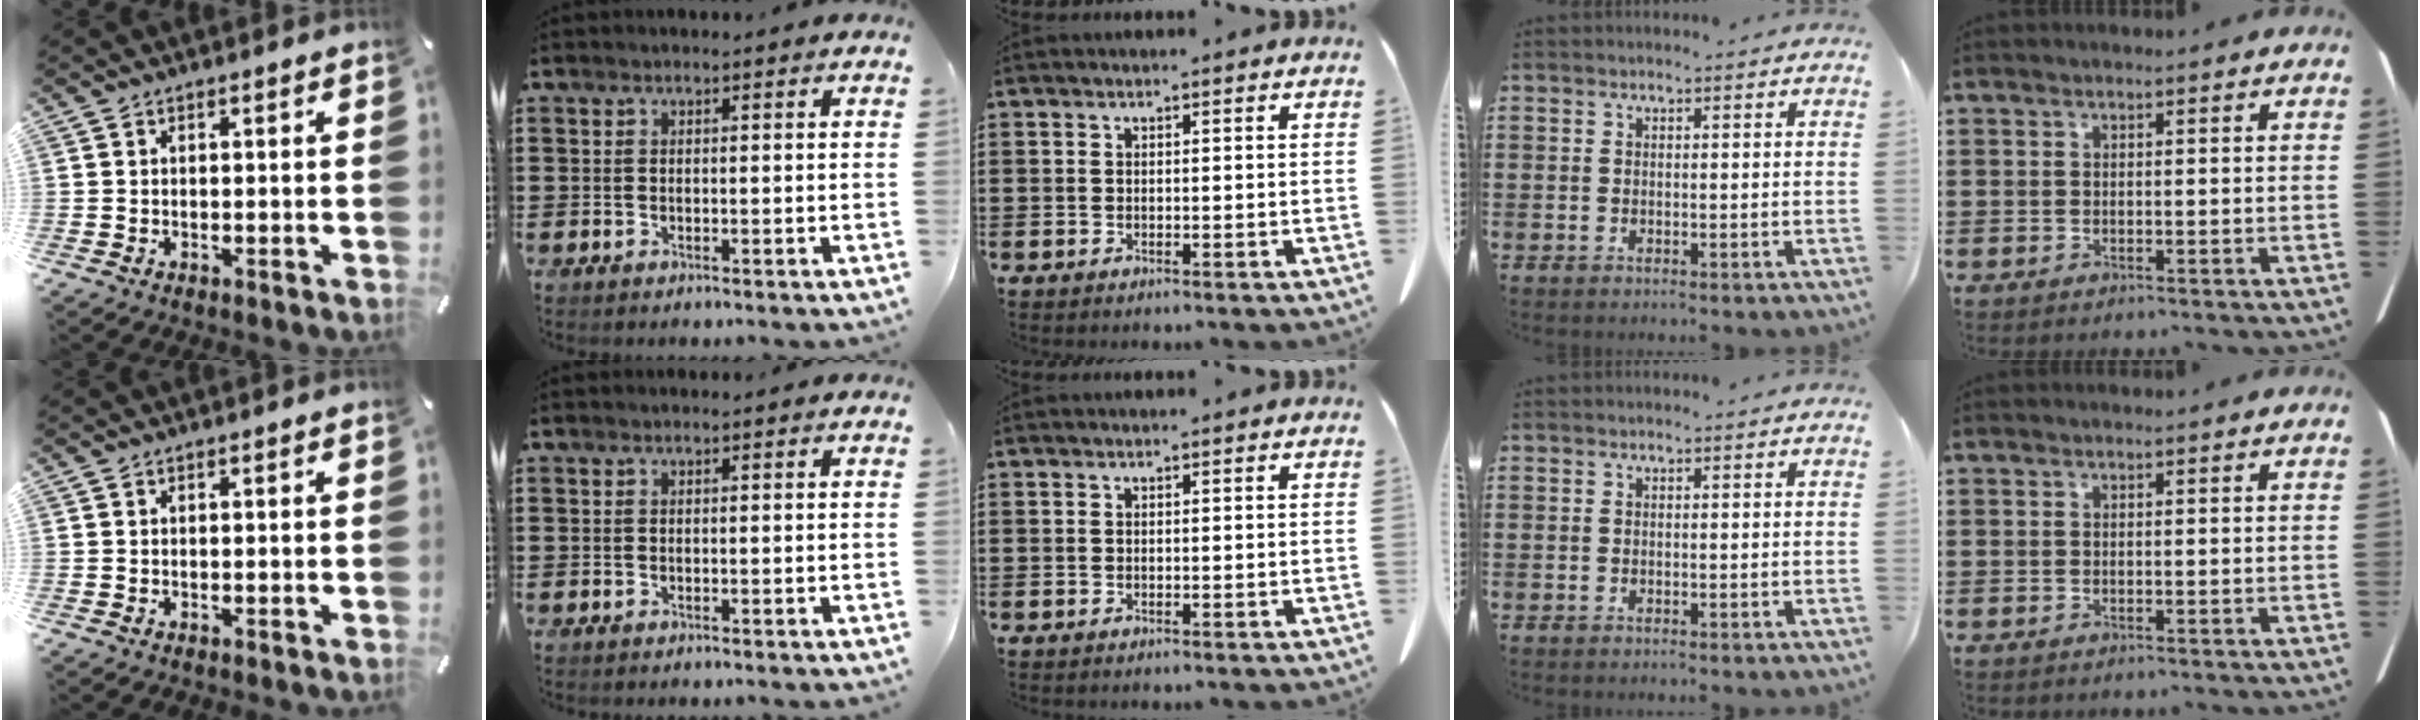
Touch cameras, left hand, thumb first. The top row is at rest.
{}